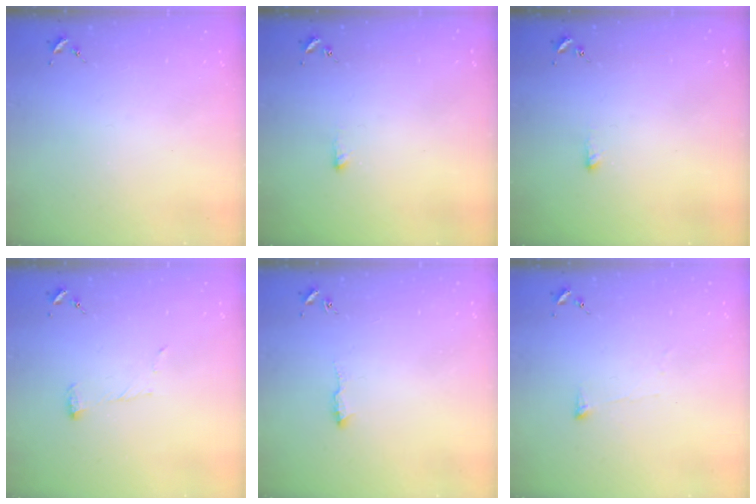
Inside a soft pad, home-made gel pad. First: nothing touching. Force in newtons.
{"total": 2.7, "press": 2.7, "slide": 0.5}
{"total": 2.7, "press": 2.7, "slide": 0.5}
{"total": 6.6, "press": 6.6, "slide": 0.4}
{"total": 5.8, "press": 5.8, "slide": 0.5}
{"total": 3.4, "press": 3.3, "slide": 0.5}